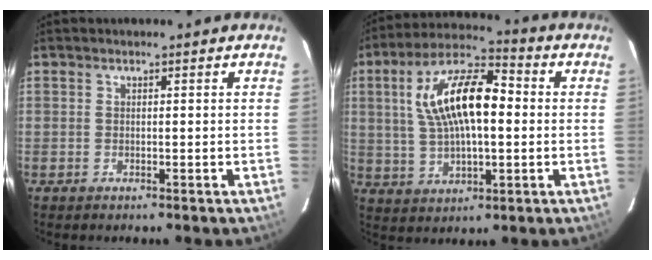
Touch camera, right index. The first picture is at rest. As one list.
[{"total": 16.0, "force": [2.1, 6.7, 14.4], "torque": [-0.271, 0.024, 0.036]}]